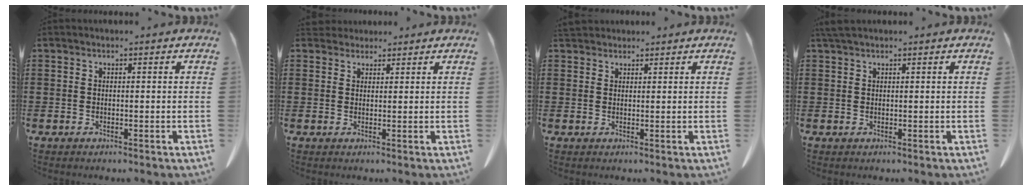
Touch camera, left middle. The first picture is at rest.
{"total": 2.2, "force": [2.0, 0.9, 0.3], "torque": [-0.004, -0.001, 0.039]}
{"total": 2.1, "force": [1.8, 0.8, 0.5], "torque": [-0.016, 0.002, 0.038]}
{"total": 1.4, "force": [1.2, 0.2, 0.8], "torque": [-0.019, 0.000, 0.023]}